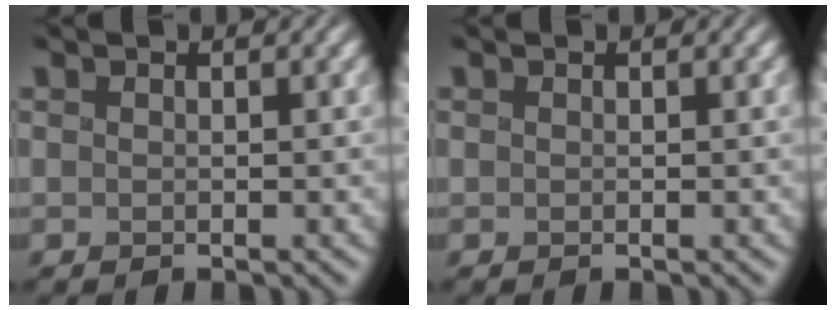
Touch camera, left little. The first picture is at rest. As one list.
[{"total": 0.0}]